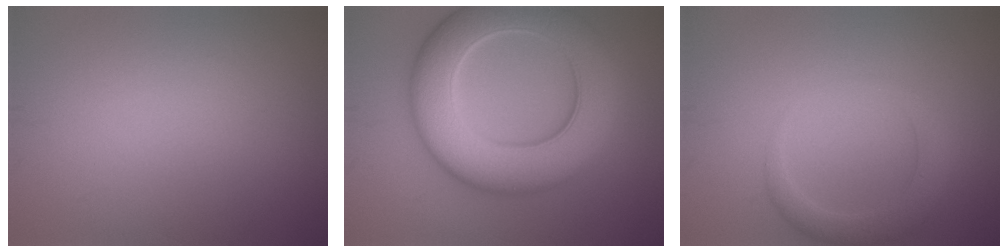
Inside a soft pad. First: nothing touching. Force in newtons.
{"total": 11.0, "press": 11.0, "slide": 0.6}
{"total": 2.8, "press": 2.8, "slide": 0.2}